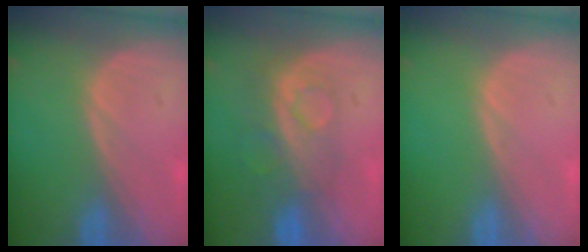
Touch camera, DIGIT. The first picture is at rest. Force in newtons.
{"total": 8.5, "press": 7.1, "slide": 4.8}
{"total": 0.0}